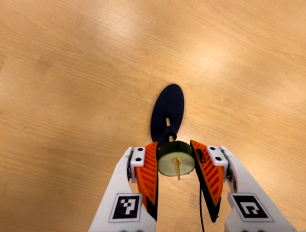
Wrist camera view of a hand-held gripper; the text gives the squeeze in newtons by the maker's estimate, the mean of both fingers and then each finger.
{"total": 11.8, "left": 10.8, "right": 12.7}